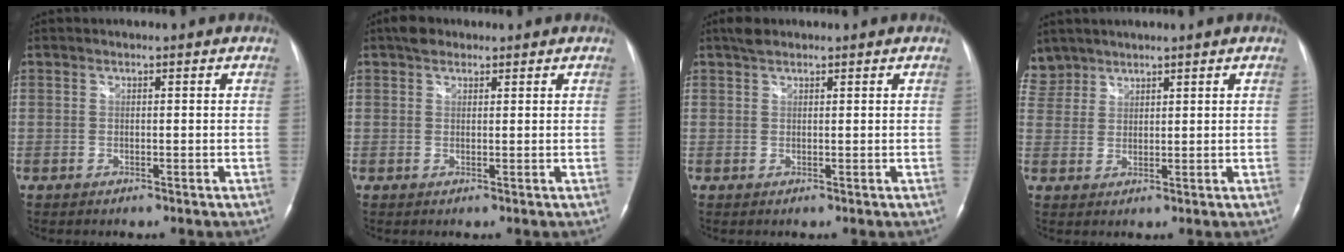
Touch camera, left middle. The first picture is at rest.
{"total": 2.5, "force": [1.7, 1.5, 1.0], "torque": [-0.020, 0.016, 0.026]}
{"total": 2.0, "force": [1.6, 0.8, 0.9], "torque": [-0.020, 0.015, 0.028]}
{"total": 4.3, "force": [3.6, 2.3, -0.5], "torque": [0.017, 0.010, 0.075]}